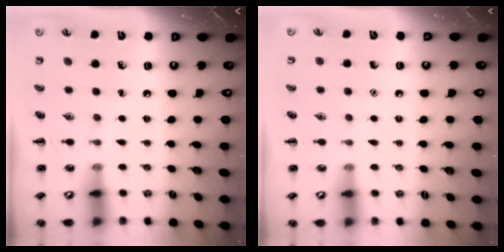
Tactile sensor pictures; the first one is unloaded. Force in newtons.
{"total": 1.5, "press": 1.5, "slide": 0.1}